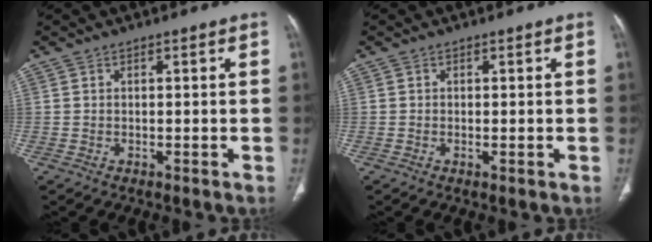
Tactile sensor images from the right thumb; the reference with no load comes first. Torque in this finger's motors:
{"motor_torque": [-0.59, -0.25, -0.32, 0.00, -0.03]}